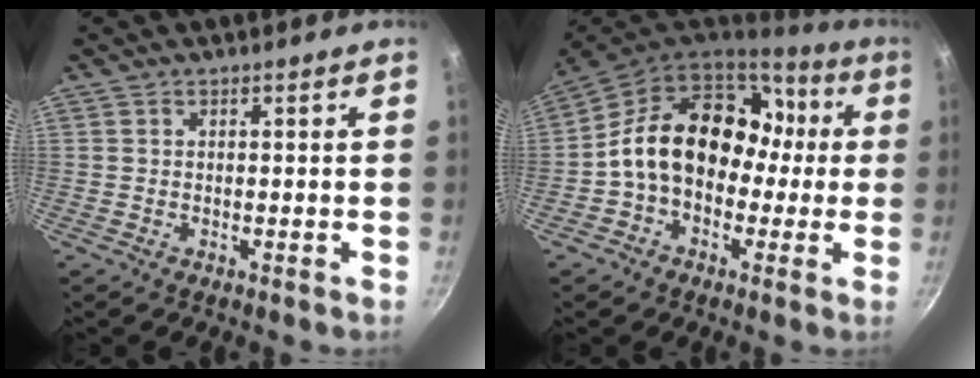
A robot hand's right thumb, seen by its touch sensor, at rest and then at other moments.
{"total": 19.3, "force": [0.7, 14.4, 12.8], "torque": [-0.172, 0.057, 0.002]}